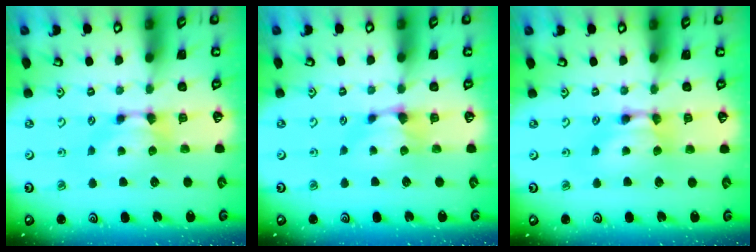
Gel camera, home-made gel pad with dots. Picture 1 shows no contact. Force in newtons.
{"total": 1.1, "press": 0.9, "slide": 0.5}
{"total": 1.9, "press": 1.9, "slide": 0.1}